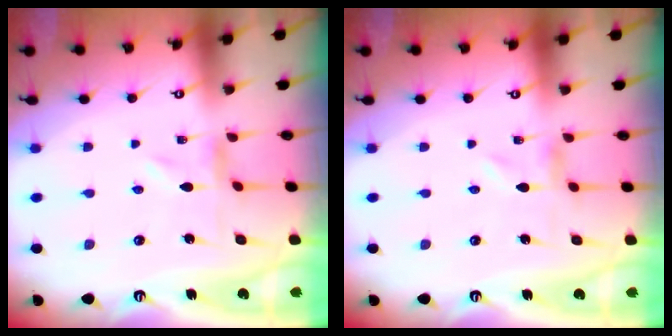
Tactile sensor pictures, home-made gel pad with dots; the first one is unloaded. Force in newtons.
{"total": 0.0}